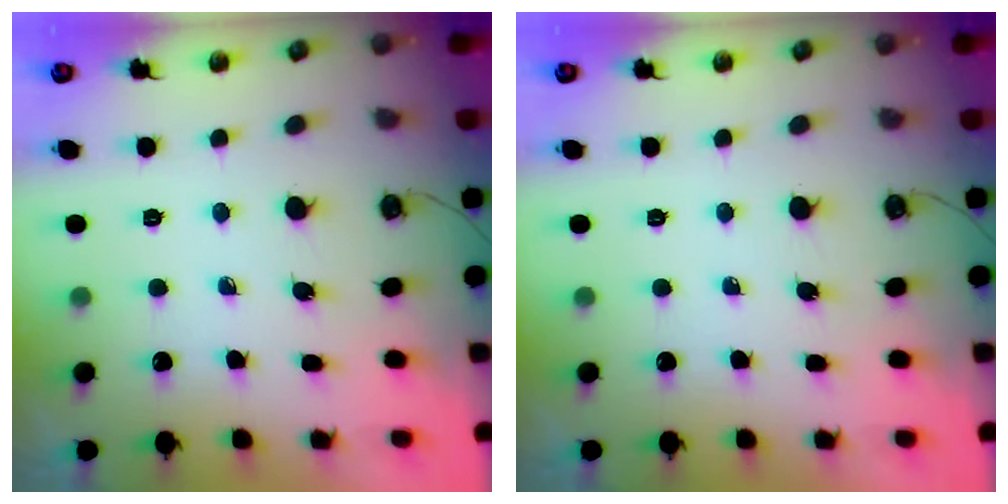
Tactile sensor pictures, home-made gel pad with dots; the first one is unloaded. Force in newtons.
{"total": 0.0}